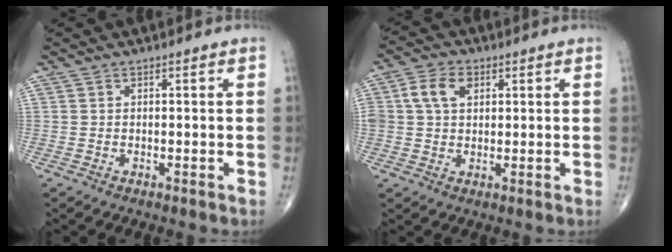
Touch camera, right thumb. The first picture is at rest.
{"total": 6.7, "force": [2.0, 4.7, 4.4], "torque": [-0.078, 0.010, 0.034]}